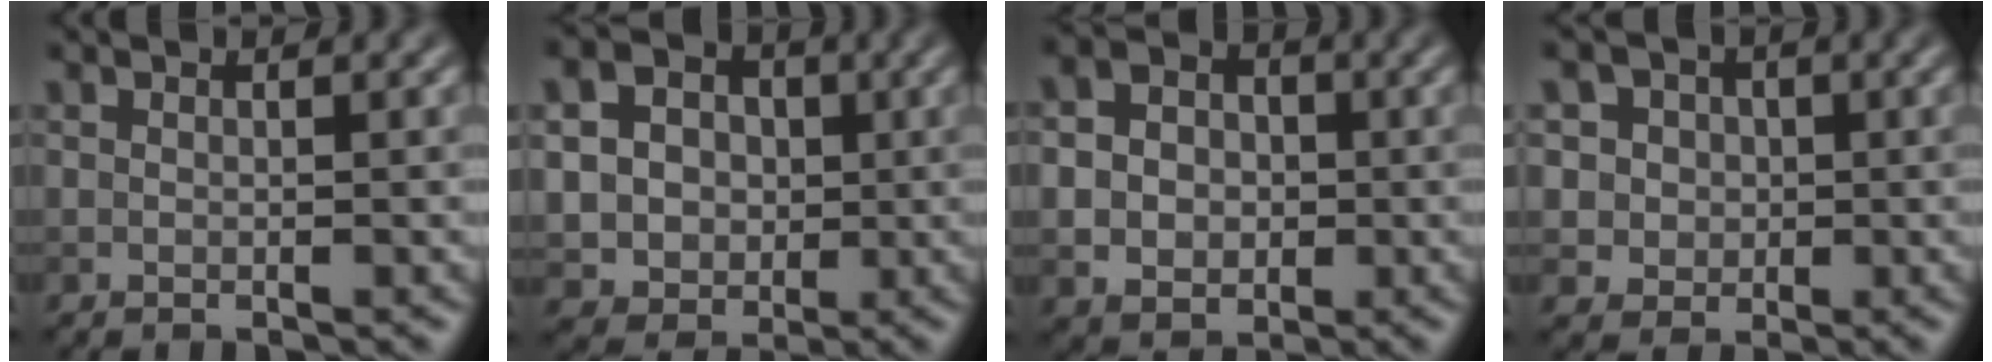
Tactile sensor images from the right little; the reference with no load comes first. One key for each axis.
{"total": 7.5, "fx": 1.2, "fy": 6.6, "fz": 3.3, "tx": -0.066, "ty": 0.025, "tz": 0.011}
{"total": 6.3, "fx": 0.0, "fy": 5.3, "fz": 3.4, "tx": -0.066, "ty": 0.010, "tz": -0.012}
{"total": 5.9, "fx": 2.1, "fy": 5.1, "fz": 2.1, "tx": -0.031, "ty": 0.018, "tz": 0.020}